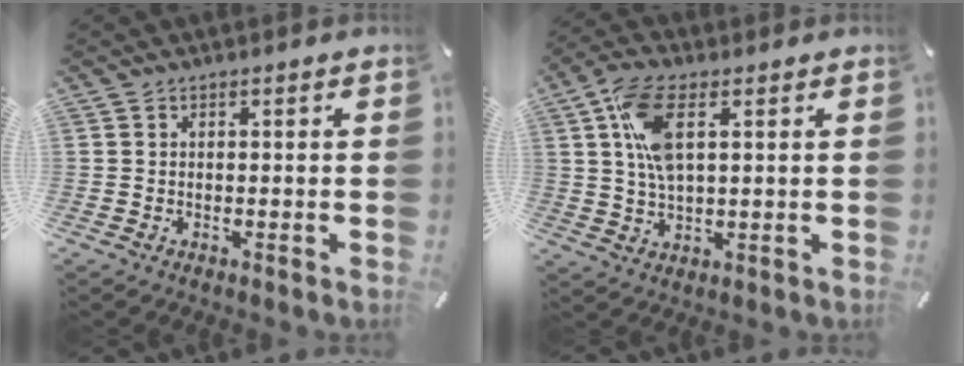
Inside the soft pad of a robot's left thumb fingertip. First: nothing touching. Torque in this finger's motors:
{"motor_torque": [1.60, 1.65, 1.39, -0.75, 0.51]}